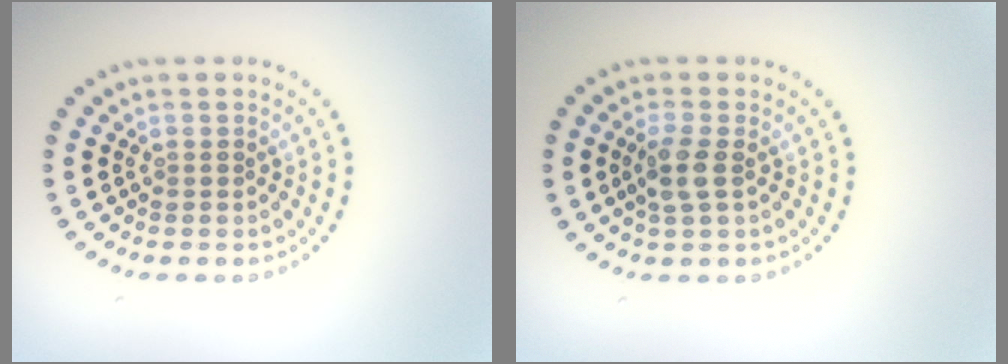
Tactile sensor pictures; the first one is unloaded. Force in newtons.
{"total": 2.1, "press": 1.9, "slide": 0.8}